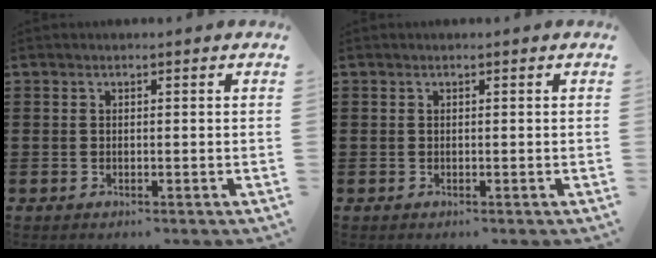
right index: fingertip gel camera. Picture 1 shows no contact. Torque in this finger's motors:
{"motor_torque": [1.26, 0.88, 0.02, 0.00]}